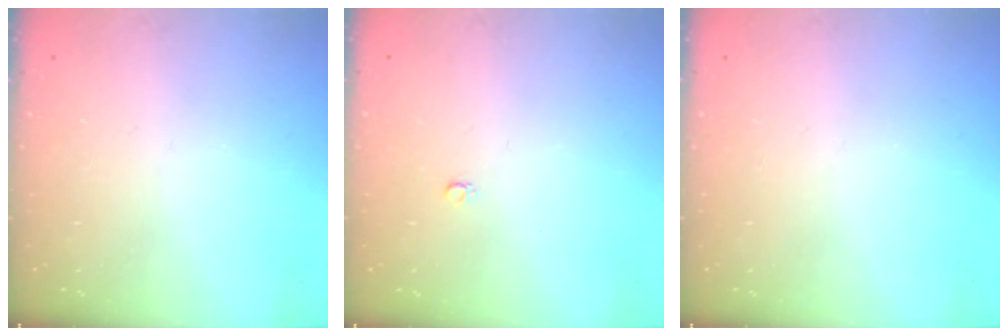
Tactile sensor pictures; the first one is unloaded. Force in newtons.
{"total": 2.4, "press": 2.4, "slide": 0.2}
{"total": 0.0}